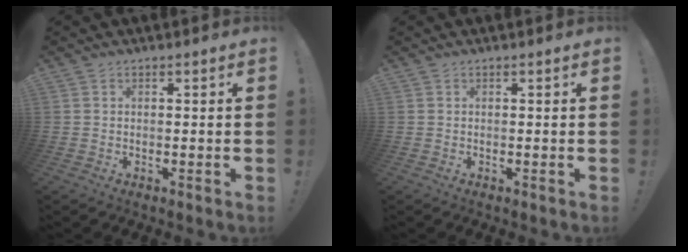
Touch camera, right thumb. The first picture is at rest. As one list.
[{"total": 0.0}]